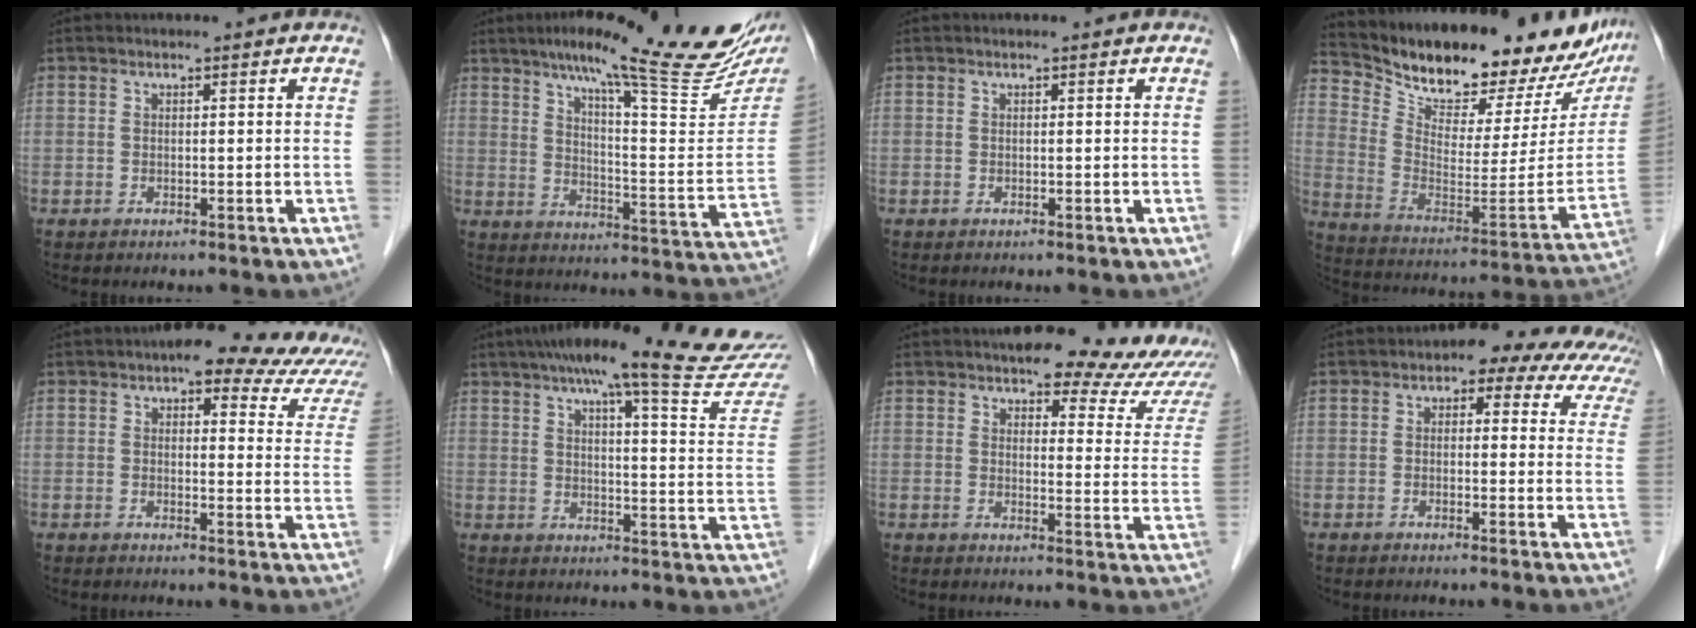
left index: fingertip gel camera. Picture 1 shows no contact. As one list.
[{"total": 25.1, "force": [19.2, 3.0, 16.0], "torque": [-0.225, -0.016, 0.251]}, {"total": 0.0}, {"total": 27.3, "force": [23.9, 7.4, 11.0], "torque": [-0.187, -0.062, 0.334]}, {"total": 14.4, "force": [10.1, 5.6, 8.5], "torque": [-0.073, 0.018, 0.095]}, {"total": 24.5, "force": [21.3, 0.4, 12.1], "torque": [-0.169, -0.036, 0.258]}, {"total": 15.4, "force": [13.0, 5.2, 6.6], "torque": [-0.040, -0.012, 0.124]}, {"total": 12.2, "force": [9.2, 6.1, 5.3], "torque": [-0.028, 0.022, 0.080]}]